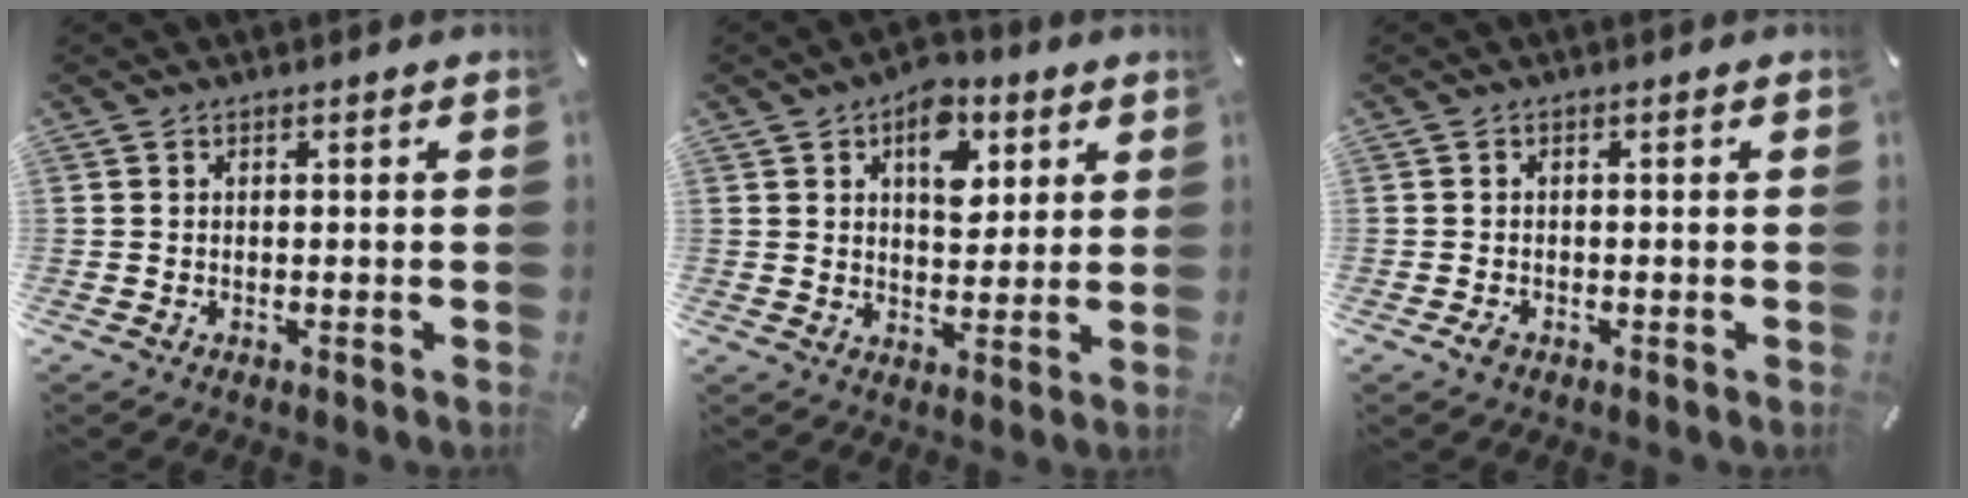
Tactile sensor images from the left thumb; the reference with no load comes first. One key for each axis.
{"total": 10.3, "fx": 4.4, "fy": 6.7, "fz": 6.4, "tx": -0.066, "ty": -0.014, "tz": 0.070}
{"total": 1.2, "fx": -0.7, "fy": 0.7, "fz": 0.7, "tx": -0.015, "ty": 0.003, "tz": -0.014}